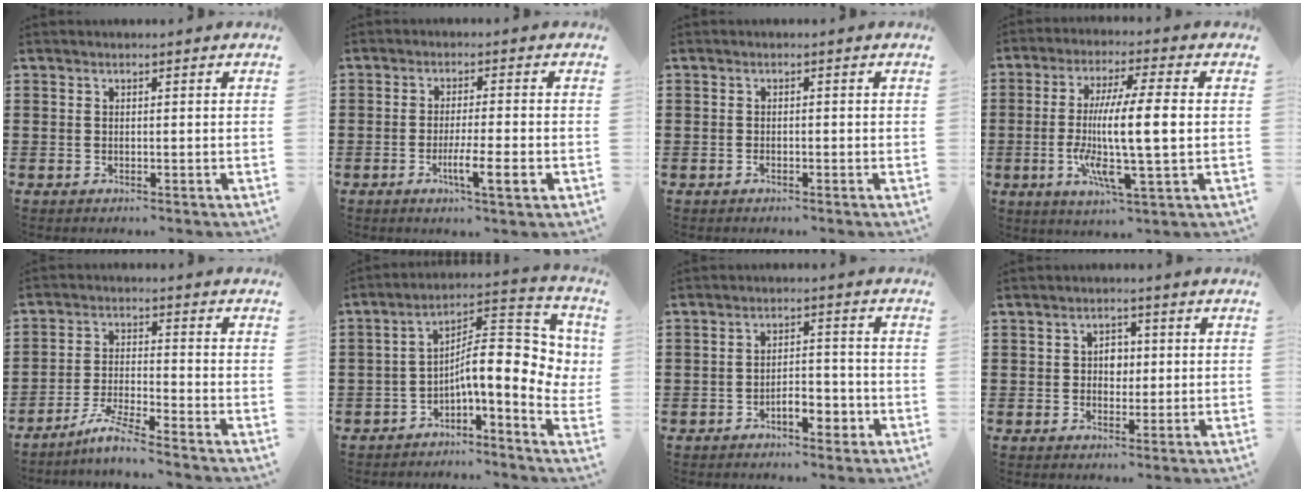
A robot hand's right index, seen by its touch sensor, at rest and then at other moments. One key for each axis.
{"total": 6.2, "fx": -2.2, "fy": 0.6, "fz": 5.7, "tx": -0.092, "ty": -0.009, "tz": -0.036}
{"total": 0.8, "fx": -0.5, "fy": 0.1, "fz": 0.6, "tx": -0.012, "ty": -0.002, "tz": -0.009}
{"total": 11.5, "fx": -1.0, "fy": 1.4, "fz": 11.4, "tx": -0.210, "ty": -0.001, "tz": -0.022}
{"total": 5.3, "fx": -4.8, "fy": -0.4, "fz": 2.4, "tx": -0.062, "ty": -0.014, "tz": -0.097}
{"total": 11.0, "fx": -0.4, "fy": 3.4, "fz": 10.5, "tx": -0.165, "ty": -0.024, "tz": -0.013}
{"total": 5.1, "fx": -2.7, "fy": 2.1, "fz": 3.7, "tx": -0.061, "ty": 0.010, "tz": -0.050}
{"total": 2.8, "fx": 0.1, "fy": 2.2, "fz": 1.7, "tx": -0.032, "ty": 0.005, "tz": -0.003}